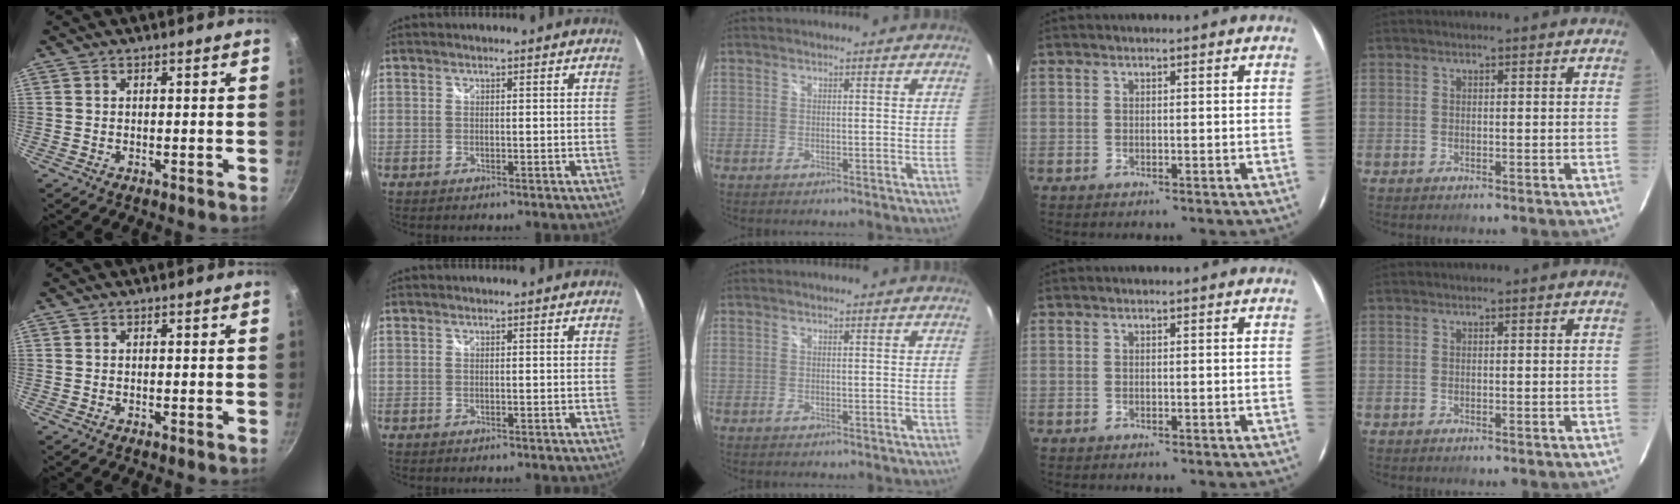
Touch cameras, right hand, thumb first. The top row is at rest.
{}